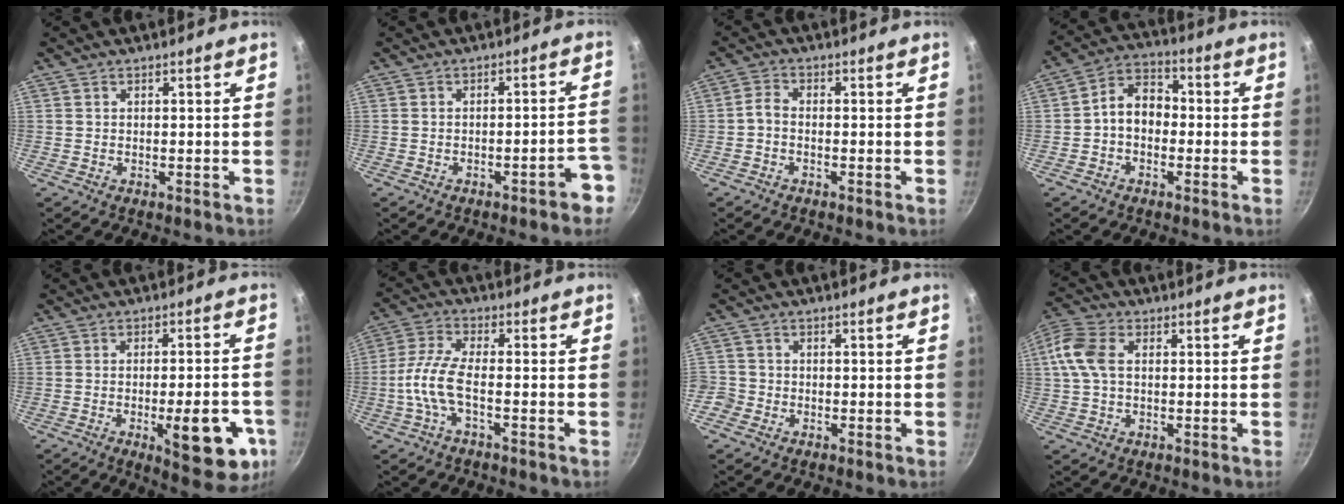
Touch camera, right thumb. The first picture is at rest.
{"total": 5.9, "force": [-3.4, 1.5, 4.5], "torque": [-0.041, 0.045, -0.033]}
{"total": 2.3, "force": [-1.0, 1.0, 1.8], "torque": [-0.052, 0.014, -0.028]}
{"total": 7.7, "force": [-1.1, 5.7, 5.0], "torque": [-0.052, 0.033, -0.037]}
{"total": 14.9, "force": [-5.1, 5.2, 13.0], "torque": [-0.141, 0.012, -0.062]}
{"total": 7.0, "force": [-2.3, 2.0, 6.3], "torque": [-0.153, 0.023, -0.057]}
{"total": 3.5, "force": [-1.8, 2.9, 0.8], "torque": [-0.019, 0.017, -0.038]}
{"total": 8.6, "force": [1.2, 5.5, 6.5], "torque": [-0.141, 0.018, 0.014]}